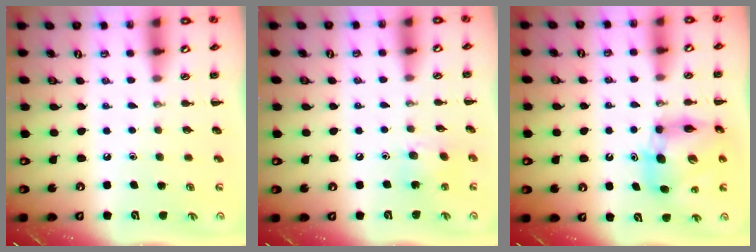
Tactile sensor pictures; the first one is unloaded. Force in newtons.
{"total": 6.1, "press": 6.0, "slide": 1.1}
{"total": 9.7, "press": 9.6, "slide": 1.7}